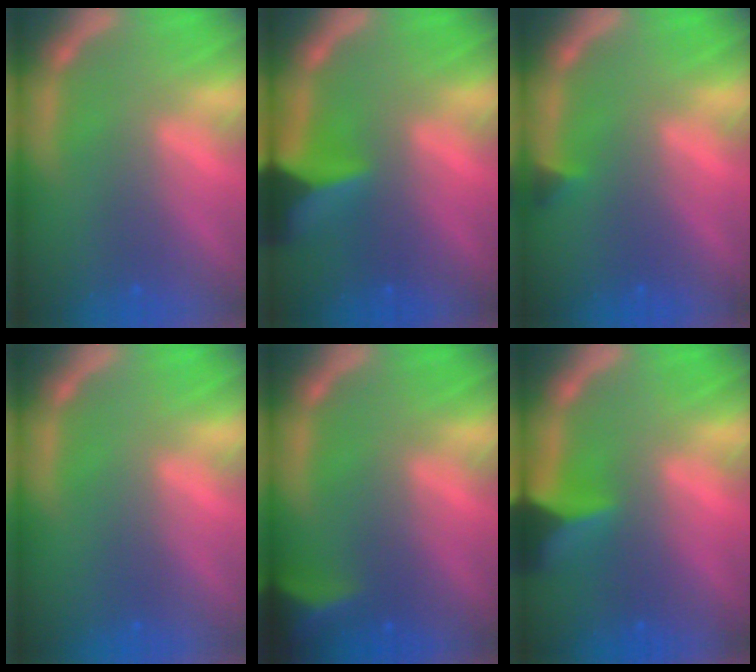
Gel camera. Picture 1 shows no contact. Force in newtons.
{"total": 6.5}
{"total": 0.9}
{"total": 0.0}
{"total": 4.5}
{"total": 5.0}